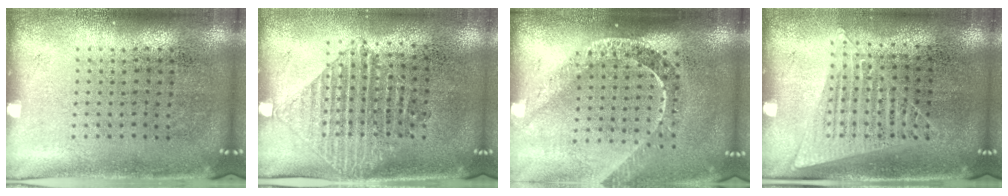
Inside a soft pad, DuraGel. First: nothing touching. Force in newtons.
{"total": 1.2, "press": 1.1, "slide": 0.6}
{"total": 2.1, "press": 1.6, "slide": 1.3}
{"total": 1.1, "press": 1.0, "slide": 0.5}